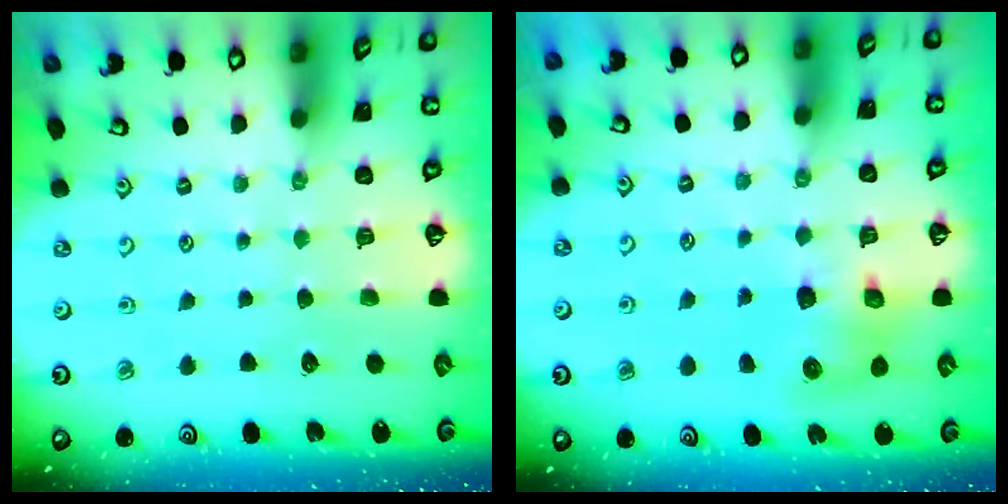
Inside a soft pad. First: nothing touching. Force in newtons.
{"total": 9.1, "press": 9.0, "slide": 1.2}